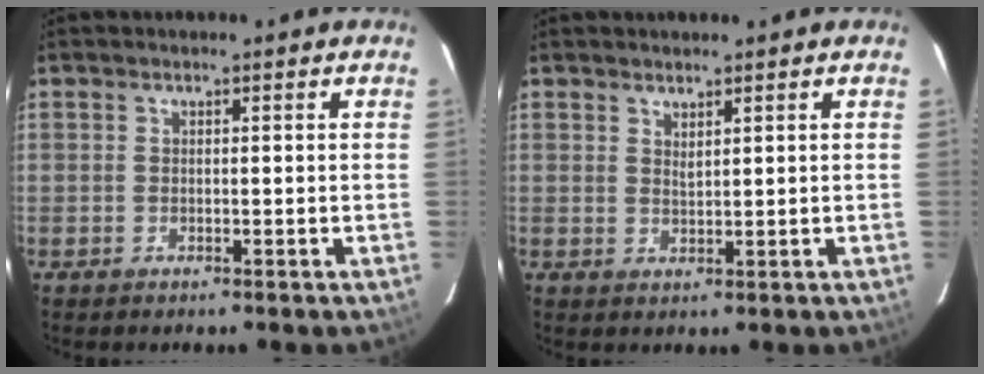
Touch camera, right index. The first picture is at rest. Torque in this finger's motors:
{"motor_torque": [-0.17, 0.28, -0.06, 0.00]}